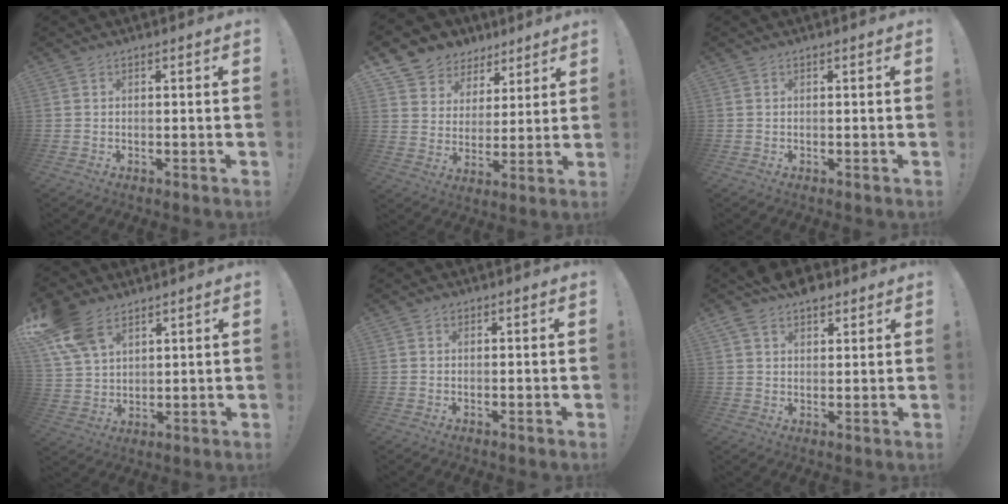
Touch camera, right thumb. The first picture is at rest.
{"total": 8.5, "force": [5.1, 6.8, 1.2], "torque": [-0.017, -0.047, 0.104]}
{"total": 0.0}
{"total": 13.0, "force": [8.1, 7.7, 6.6], "torque": [-0.133, -0.034, 0.160]}
{"total": 0.5, "force": [0.3, 0.4, 0.0], "torque": [0.006, -0.001, 0.004]}
{"total": 7.4, "force": [5.3, 4.2, 3.0], "torque": [-0.047, -0.023, 0.099]}